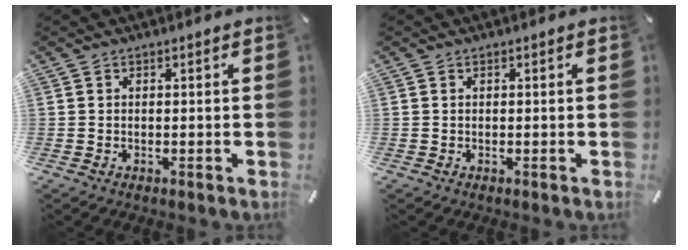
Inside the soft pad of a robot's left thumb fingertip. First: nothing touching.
{"total": 0.0}